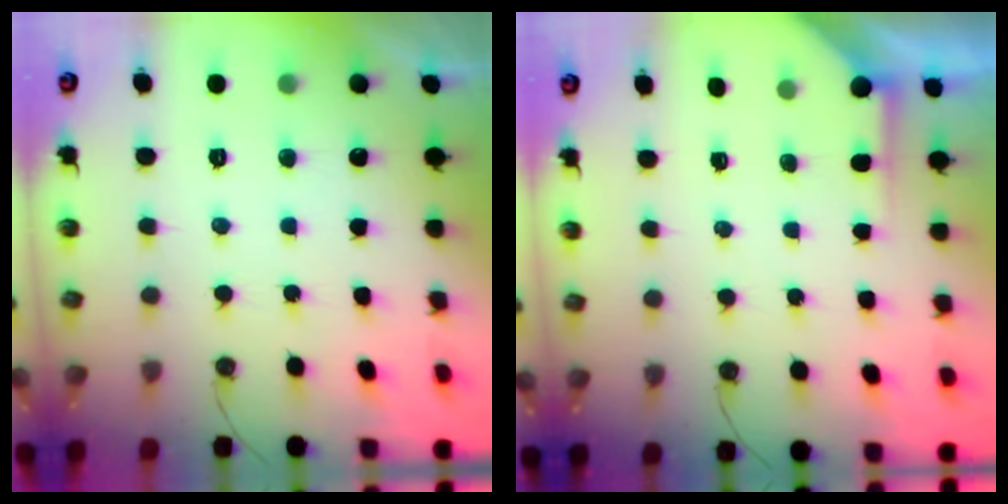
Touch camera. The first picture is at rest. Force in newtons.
{"total": 2.2, "press": 2.2, "slide": 0.3}